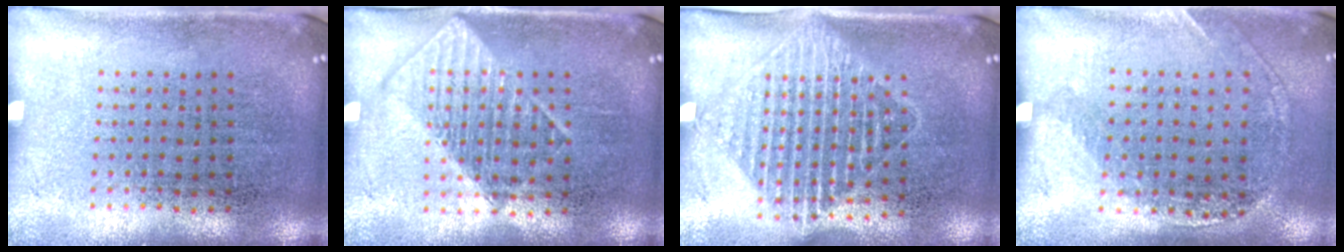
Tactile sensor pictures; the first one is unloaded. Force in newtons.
{"total": 1.2, "press": 1.2, "slide": 0.2}
{"total": 1.7, "press": 1.4, "slide": 1.0}
{"total": 1.2, "press": 1.1, "slide": 0.4}